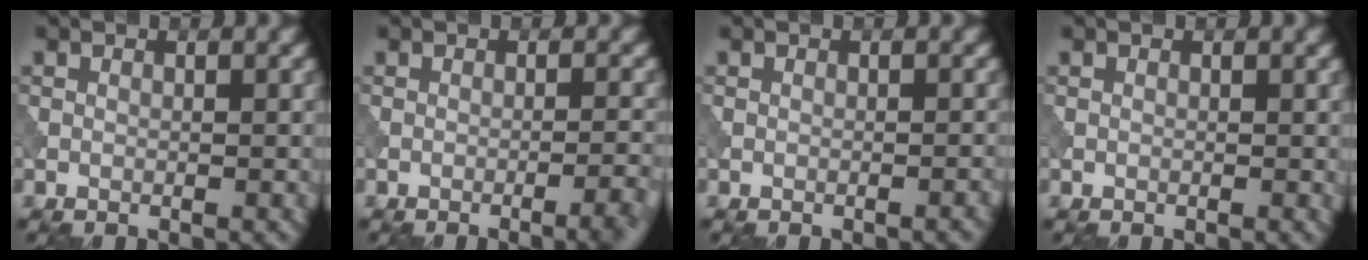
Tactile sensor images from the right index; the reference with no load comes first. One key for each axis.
{"total": 3.6, "fx": -2.0, "fy": 0.8, "fz": 2.9, "tx": -0.029, "ty": 0.014, "tz": -0.035}
{"total": 0.9, "fx": -0.5, "fy": 0.2, "fz": 0.7, "tx": -0.005, "ty": 0.004, "tz": -0.012}
{"total": 0.0}